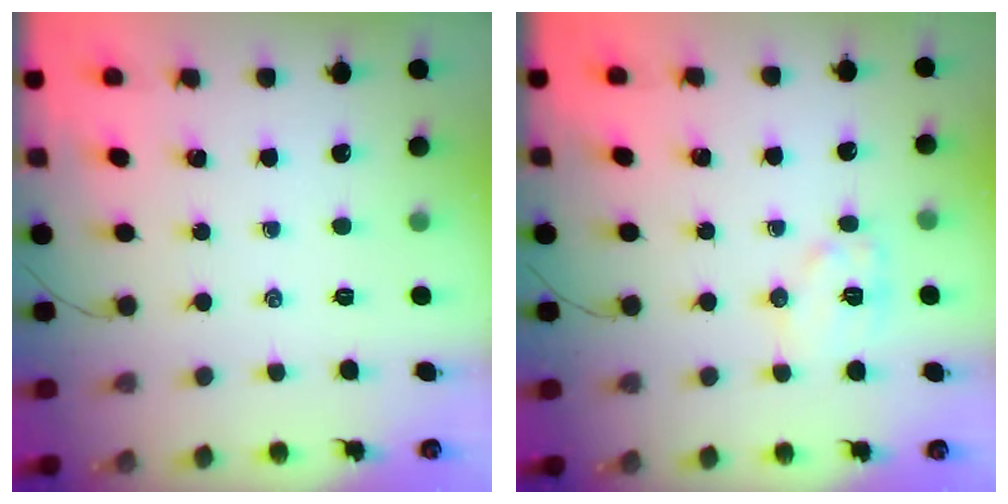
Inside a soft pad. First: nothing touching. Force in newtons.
{"total": 7.7, "press": 7.7, "slide": 0.2}